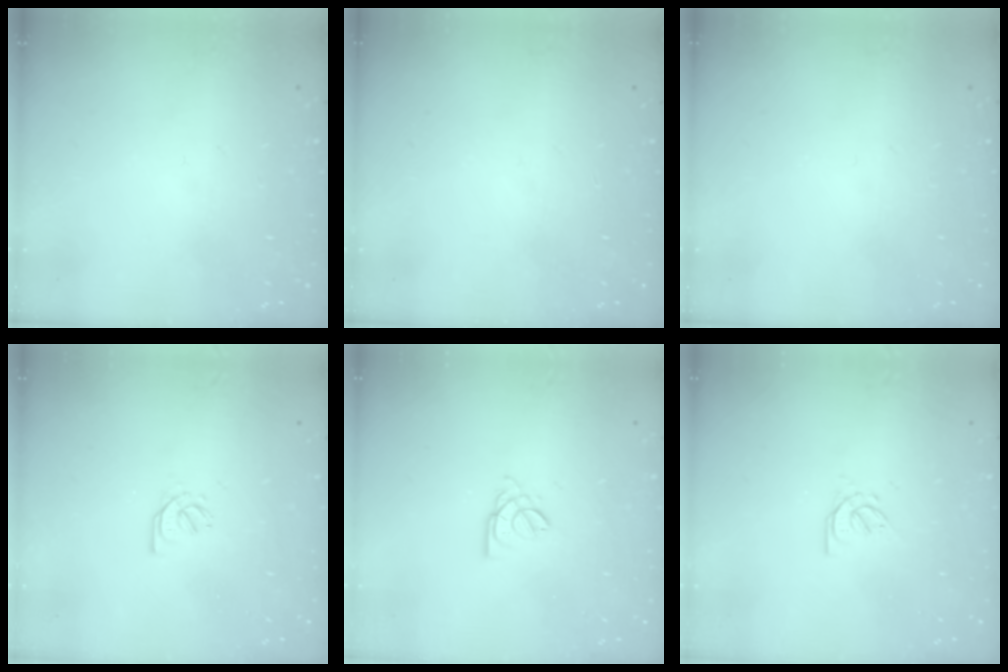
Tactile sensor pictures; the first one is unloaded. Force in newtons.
{"total": 0.0}
{"total": 0.0}
{"total": 1.7, "press": 1.6, "slide": 0.5}
{"total": 3.0, "press": 2.9, "slide": 0.5}
{"total": 3.2, "press": 3.0, "slide": 0.9}